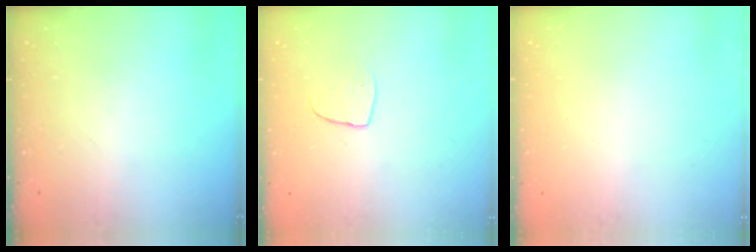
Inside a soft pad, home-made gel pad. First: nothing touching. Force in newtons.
{"total": 6.5, "press": 6.5, "slide": 0.5}
{"total": 0.8, "press": 0.4, "slide": 0.7}